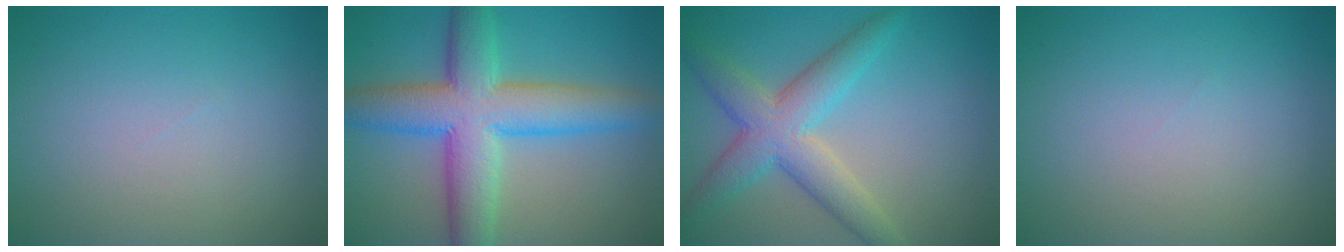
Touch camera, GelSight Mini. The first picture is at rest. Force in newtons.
{"total": 9.4, "press": 9.4, "slide": 0.2}
{"total": 5.8, "press": 5.8, "slide": 0.0}
{"total": 0.0}